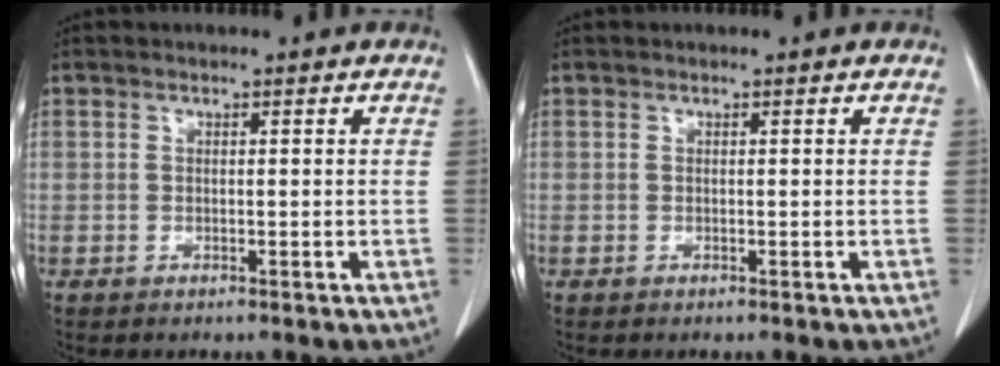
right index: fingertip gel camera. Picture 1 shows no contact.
{"total": 0.0}